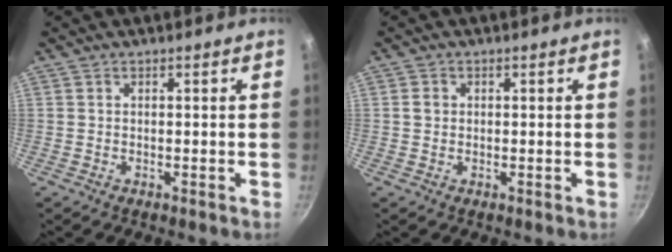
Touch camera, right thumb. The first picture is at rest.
{"total": 1.5, "force": [0.1, 1.3, 0.6], "torque": [-0.006, 0.006, 0.002]}